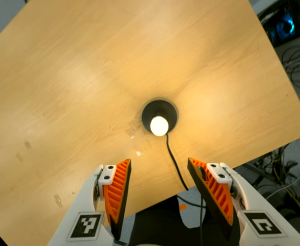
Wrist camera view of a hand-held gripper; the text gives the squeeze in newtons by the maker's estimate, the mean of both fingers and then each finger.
{"total": 0.0}